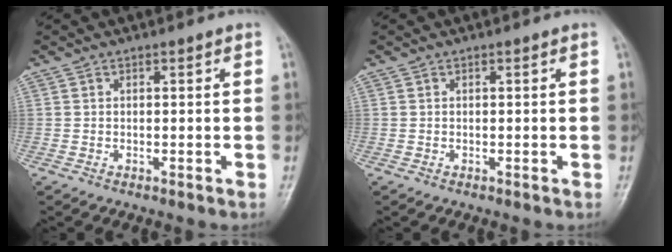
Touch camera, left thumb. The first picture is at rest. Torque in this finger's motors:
{"motor_torque": [0.00, 0.00, 0.00, 0.00, 0.00]}